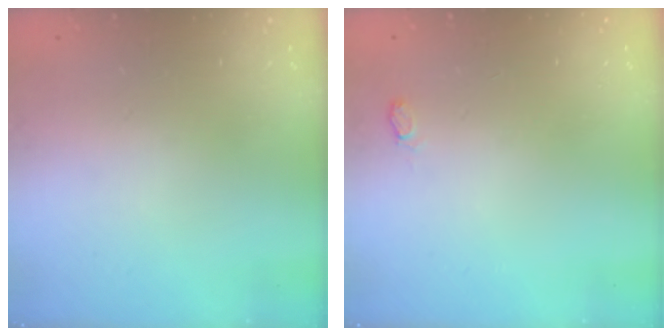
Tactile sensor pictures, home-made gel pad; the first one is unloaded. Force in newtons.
{"total": 4.5, "press": 4.3, "slide": 1.2}